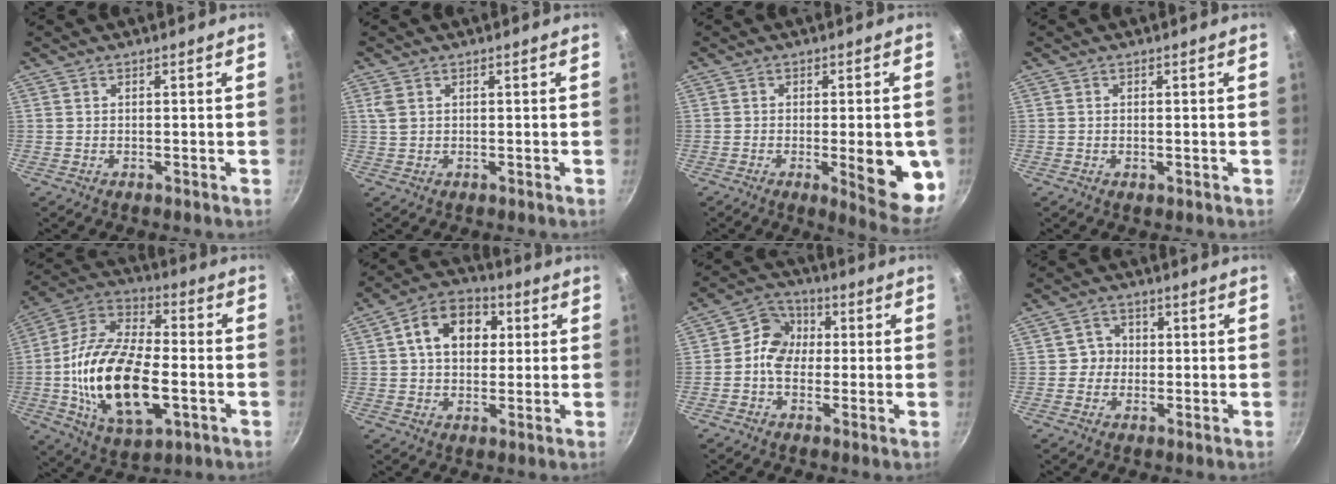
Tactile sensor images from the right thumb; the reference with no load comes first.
{"total": 1.8, "force": [0.5, 1.1, 1.3], "torque": [-0.030, 0.001, 0.012]}
{"total": 12.4, "force": [-2.3, 3.7, 11.6], "torque": [-0.117, -0.005, -0.025]}
{"total": 0.7, "force": [-0.1, 0.4, 0.6], "torque": [-0.008, 0.000, -0.002]}
{"total": 23.6, "force": [-4.0, 12.2, 19.8], "torque": [-0.363, 0.025, -0.075]}
{"total": 11.7, "force": [2.5, 8.5, 7.6], "torque": [-0.091, 0.017, 0.025]}
{"total": 8.1, "force": [0.0, 6.9, 4.3], "torque": [-0.041, 0.020, -0.022]}
{"total": 3.7, "force": [0.0, 3.6, 0.9], "torque": [0.017, 0.008, -0.007]}